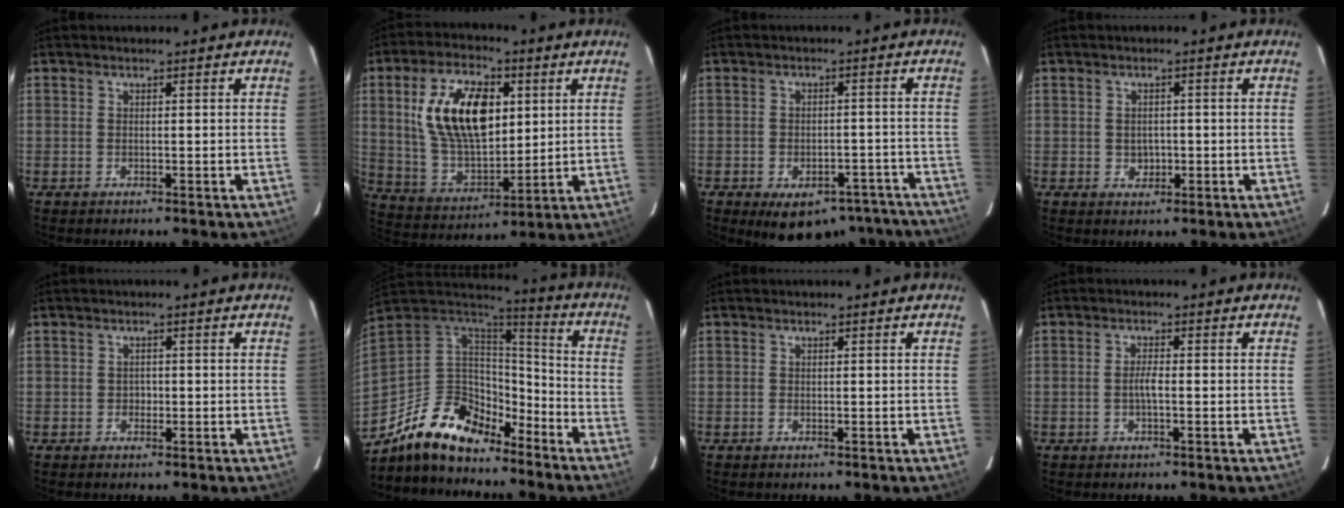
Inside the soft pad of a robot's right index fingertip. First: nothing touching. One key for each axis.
{"total": 18.4, "fx": 4.8, "fy": 9.9, "fz": 14.7, "tx": -0.279, "ty": 0.015, "tz": 0.102}
{"total": 15.9, "fx": -12.0, "fy": 8.2, "fz": 6.4, "tx": -0.107, "ty": 0.017, "tz": -0.126}
{"total": 2.5, "fx": -0.3, "fy": 2.2, "fz": 1.0, "tx": -0.016, "ty": 0.004, "tz": 0.000}
{"total": 1.2, "fx": -0.5, "fy": 1.0, "fz": 0.1, "tx": 0.002, "ty": 0.003, "tz": -0.004}
{"total": 17.2, "fx": -12.1, "fy": 8.5, "fz": 8.7, "tx": -0.192, "ty": -0.003, "tz": -0.212}
{"total": 0.0}
{"total": 1.8, "fx": -0.6, "fy": 0.2, "fz": 1.7, "tx": -0.033, "ty": 0.003, "tz": -0.013}